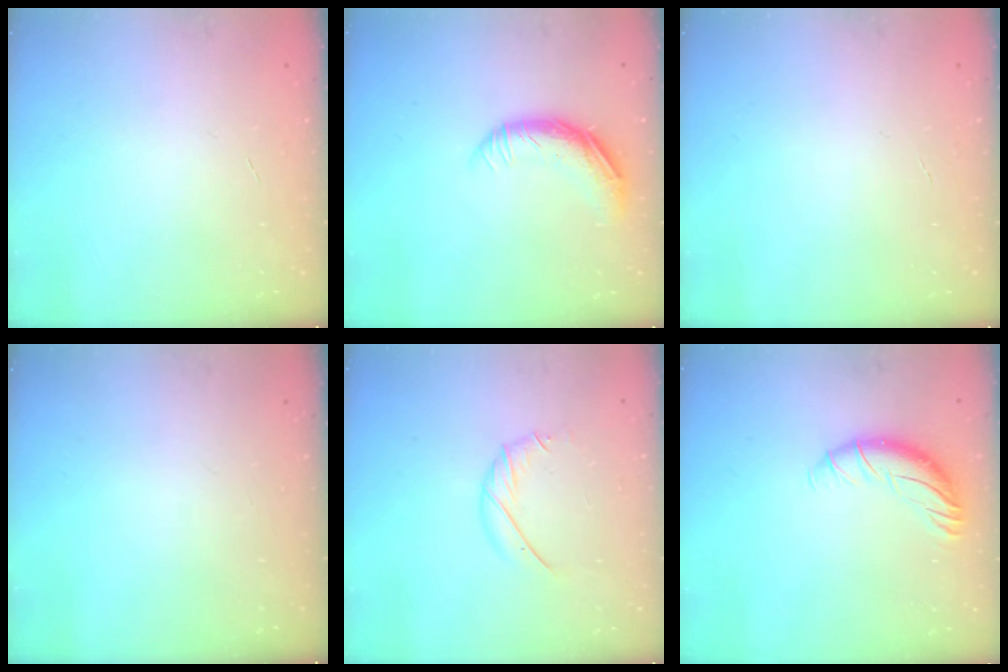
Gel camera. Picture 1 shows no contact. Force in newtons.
{"total": 11.5, "press": 11.3, "slide": 1.8}
{"total": 0.0}
{"total": 0.0}
{"total": 6.8, "press": 6.8, "slide": 0.4}
{"total": 9.6, "press": 9.4, "slide": 1.9}